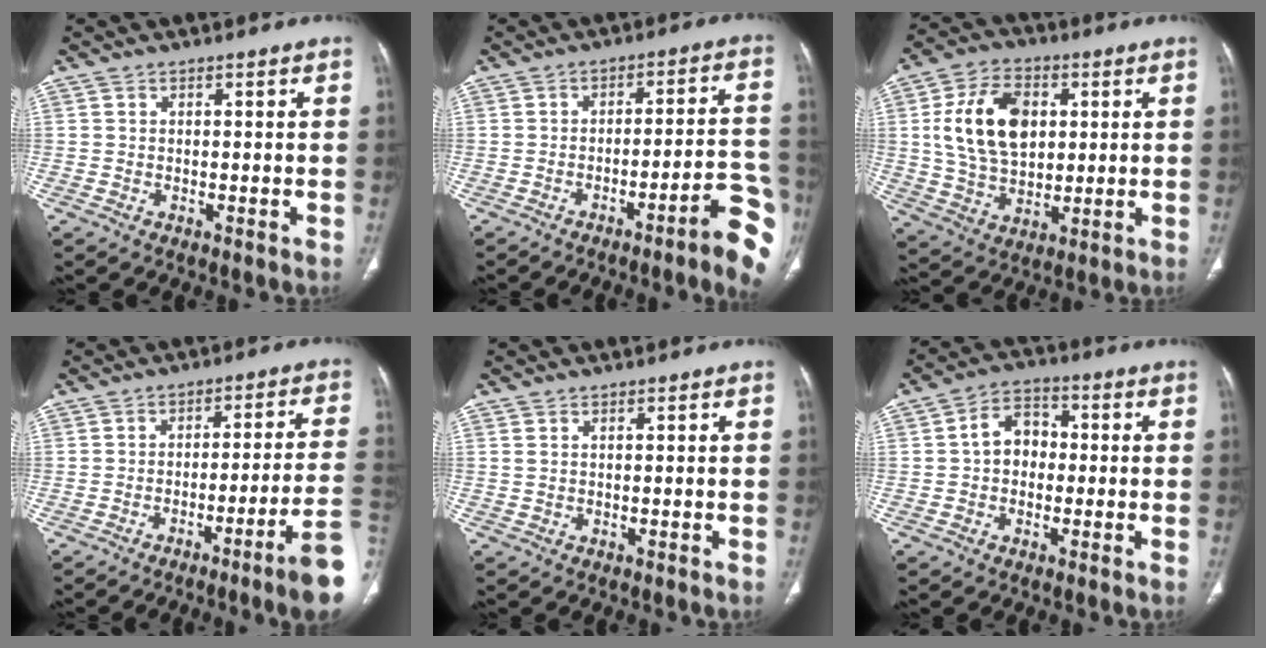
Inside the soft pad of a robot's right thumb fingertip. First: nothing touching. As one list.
[{"total": 11.4, "force": [-5.9, 1.3, 9.6], "torque": [-0.105, 0.043, -0.077]}, {"total": 16.0, "force": [3.2, 10.7, 11.5], "torque": [-0.181, -0.003, 0.061]}, {"total": 11.4, "force": [-5.1, -1.0, 10.2], "torque": [-0.143, 0.027, -0.077]}, {"total": 0.7, "force": [0.4, 0.3, 0.6], "torque": [-0.018, 0.010, 0.011]}, {"total": 7.1, "force": [0.0, 5.5, 4.5], "torque": [-0.047, 0.020, -0.012]}]